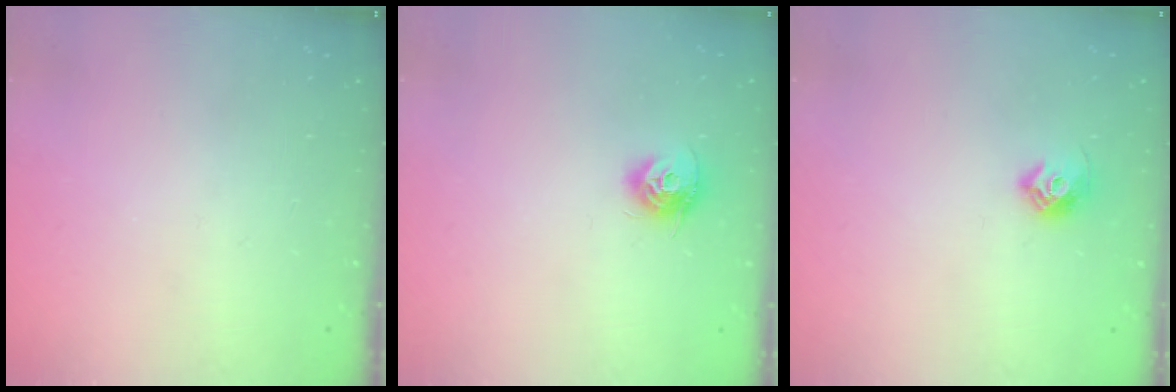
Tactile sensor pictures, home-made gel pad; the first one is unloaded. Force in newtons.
{"total": 8.7, "press": 8.7, "slide": 0.2}
{"total": 7.4, "press": 7.3, "slide": 1.1}